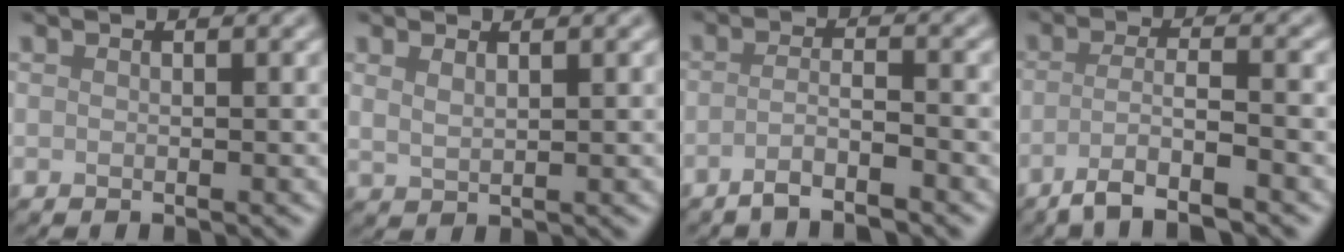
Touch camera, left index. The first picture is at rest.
{"total": 1.3, "force": [1.0, 0.4, 0.8], "torque": [-0.017, -0.003, 0.022]}
{"total": 2.9, "force": [-1.8, 0.6, 2.2], "torque": [-0.035, 0.003, -0.044]}
{"total": 4.7, "force": [-2.6, 0.9, 3.8], "torque": [-0.060, 0.001, -0.059]}